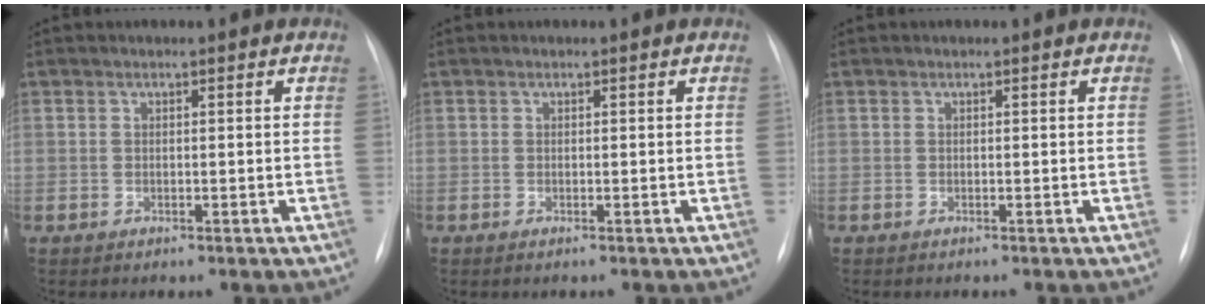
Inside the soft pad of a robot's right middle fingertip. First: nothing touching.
{"total": 0.0}
{"total": 0.0}